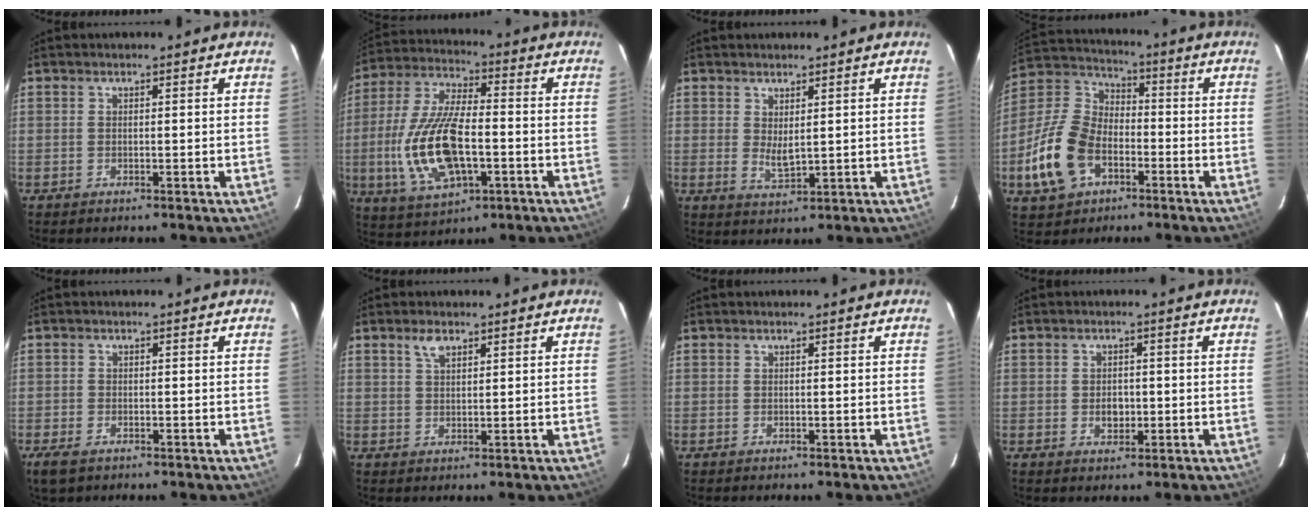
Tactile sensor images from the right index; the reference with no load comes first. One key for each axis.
{"total": 17.2, "fx": -3.8, "fy": 7.4, "fz": 15.1, "tx": -0.325, "ty": -0.006, "tz": -0.063}
{"total": 3.2, "fx": 0.9, "fy": 1.1, "fz": 2.8, "tx": -0.049, "ty": -0.010, "tz": 0.019}
{"total": 15.4, "fx": -5.8, "fy": 10.1, "fz": 10.1, "tx": -0.230, "ty": 0.017, "tz": -0.105}
{"total": 3.8, "fx": -2.5, "fy": 2.0, "fz": 2.1, "tx": -0.049, "ty": -0.011, "tz": -0.047}
{"total": 2.6, "fx": 1.7, "fy": 1.2, "fz": 1.6, "tx": -0.029, "ty": 0.006, "tz": 0.033}
{"total": 0.0}
{"total": 2.7, "fx": -0.5, "fy": 2.1, "fz": 1.6, "tx": -0.028, "ty": 0.003, "tz": -0.006}